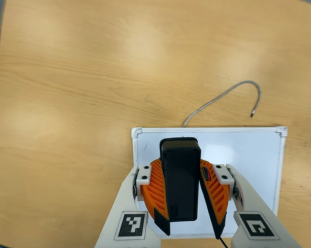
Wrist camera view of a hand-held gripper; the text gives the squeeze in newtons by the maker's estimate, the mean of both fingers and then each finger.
{"total": 10.6, "left": 10.3, "right": 11.0}